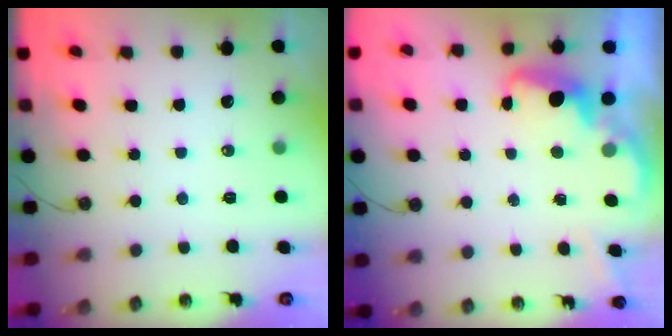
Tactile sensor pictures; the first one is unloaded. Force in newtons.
{"total": 2.7, "press": 2.6, "slide": 0.8}